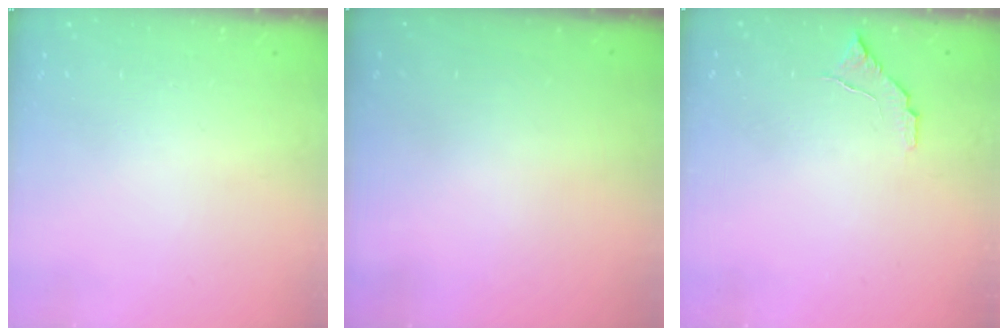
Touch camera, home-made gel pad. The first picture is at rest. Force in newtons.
{"total": 2.9, "press": 2.9, "slide": 0.1}
{"total": 6.2, "press": 6.2, "slide": 0.5}